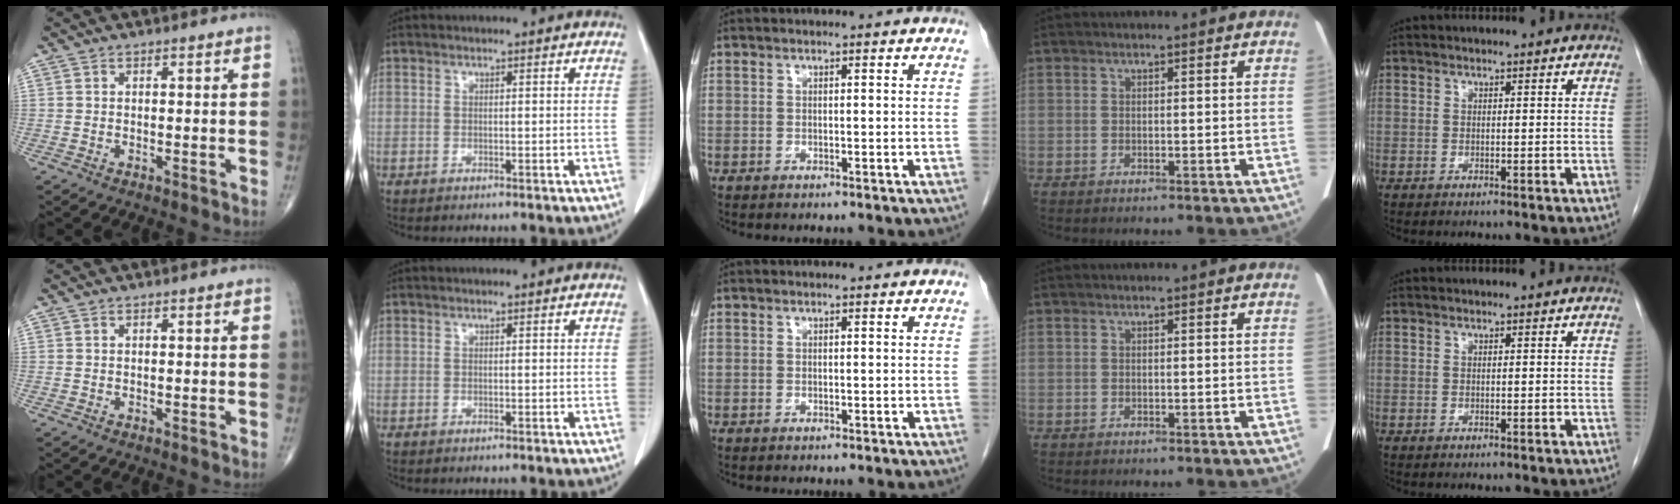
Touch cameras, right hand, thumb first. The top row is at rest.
{}